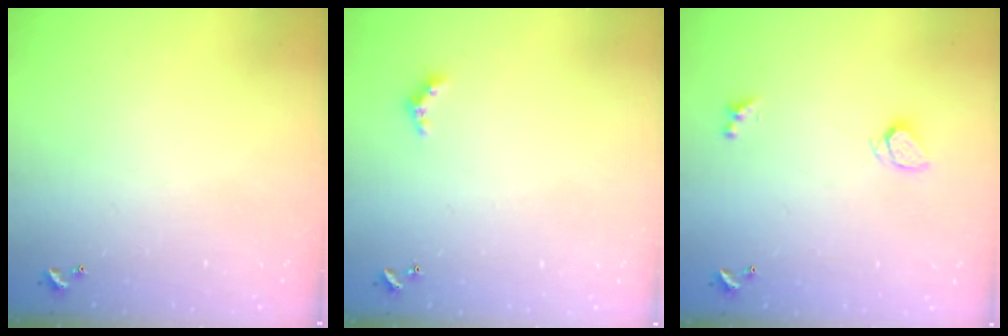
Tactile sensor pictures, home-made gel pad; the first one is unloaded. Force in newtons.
{"total": 2.4, "press": 2.3, "slide": 0.5}
{"total": 0.9, "press": 0.8, "slide": 0.3}